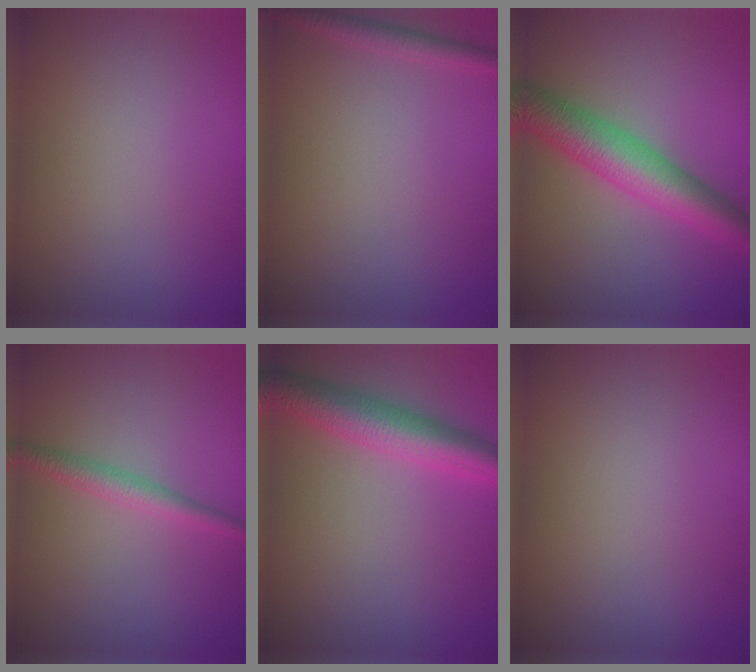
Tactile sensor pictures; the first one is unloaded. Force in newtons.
{"total": 1.8, "press": 1.8, "slide": 0.1}
{"total": 6.7, "press": 6.7, "slide": 0.1}
{"total": 2.2, "press": 2.2, "slide": 0.0}
{"total": 5.5, "press": 5.5, "slide": 0.1}
{"total": 0.0}